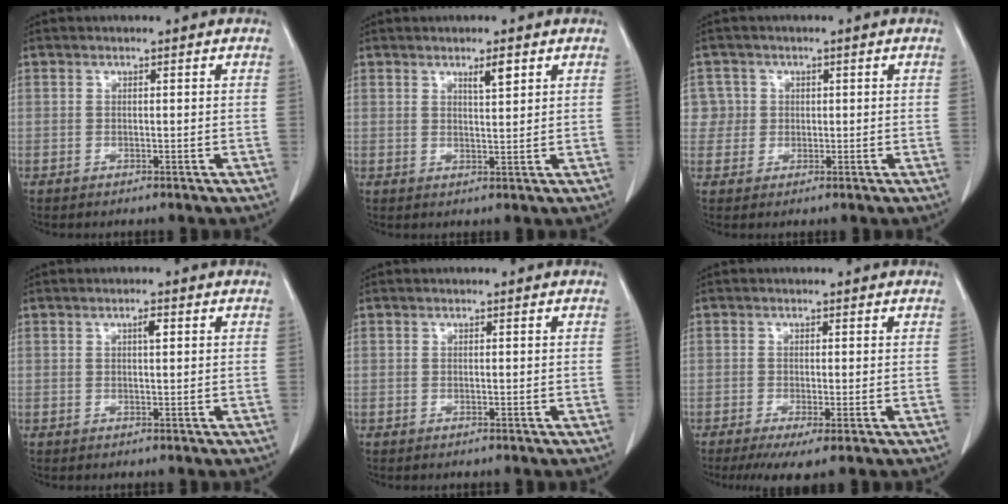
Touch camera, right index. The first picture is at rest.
{"total": 2.5, "force": [1.5, 0.4, 2.0], "torque": [-0.035, -0.003, 0.026]}
{"total": 3.3, "force": [0.7, 3.2, -0.3], "torque": [0.027, 0.009, 0.009]}
{"total": 1.4, "force": [0.5, 0.3, 1.2], "torque": [-0.021, 0.002, 0.007]}
{"total": 0.0}
{"total": 4.1, "force": [-2.1, 0.8, 3.4], "torque": [-0.052, -0.013, -0.032]}